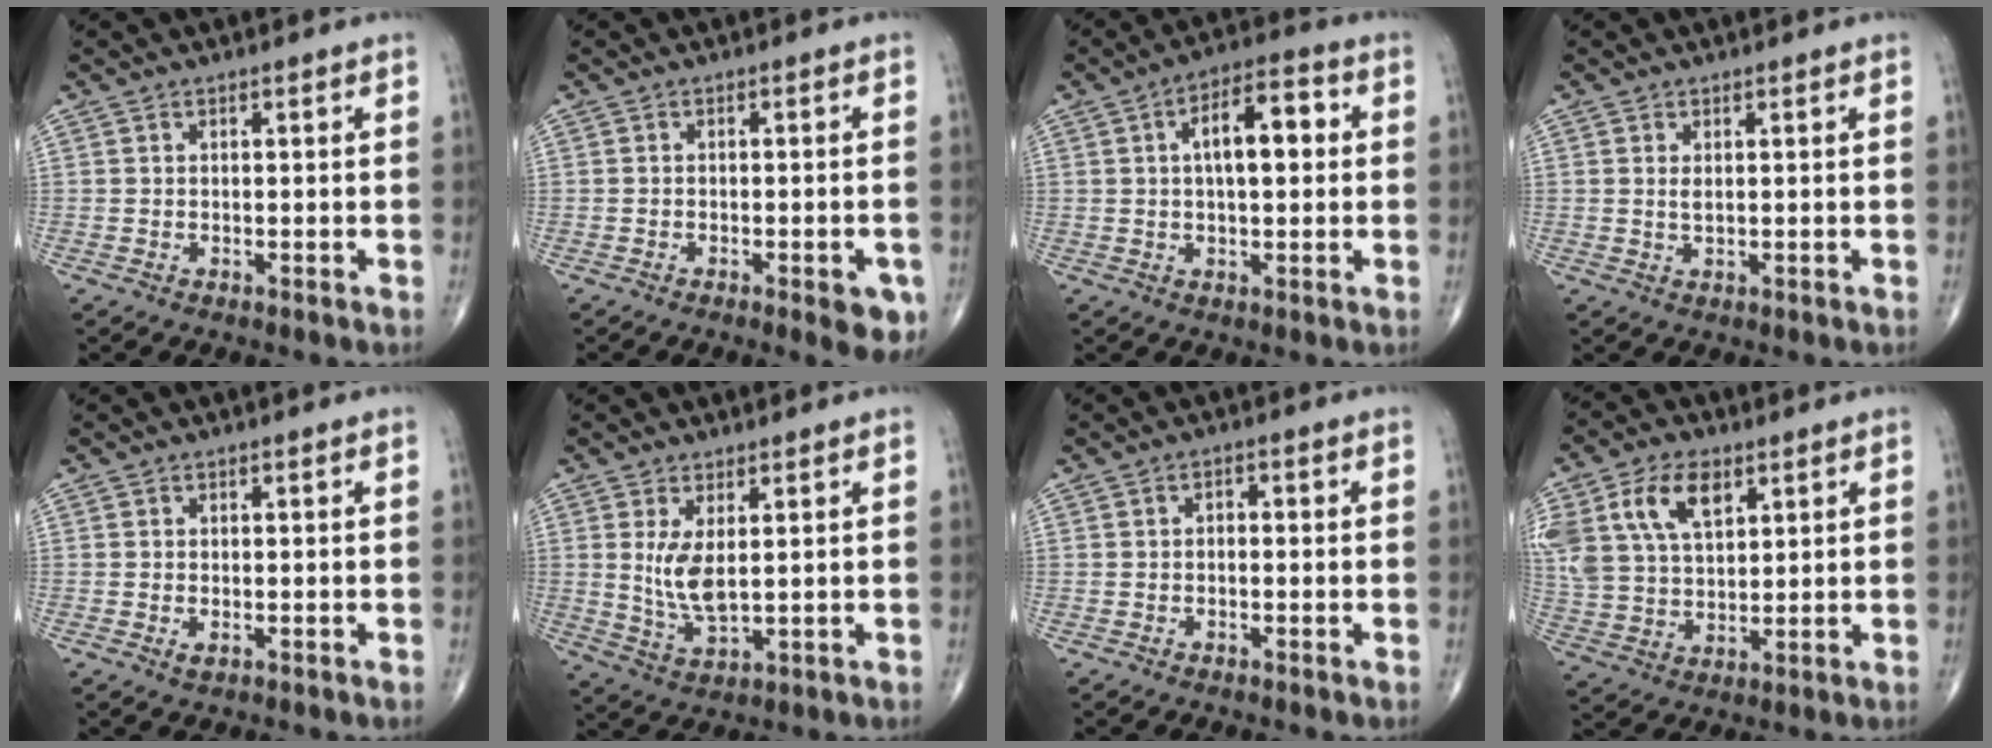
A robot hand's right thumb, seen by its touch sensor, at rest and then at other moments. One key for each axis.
{"total": 5.6, "fx": -2.6, "fy": 1.9, "fz": 4.6, "tx": -0.041, "ty": 0.001, "tz": -0.029}
{"total": 10.3, "fx": 1.7, "fy": 4.6, "fz": 9.0, "tx": -0.129, "ty": 0.022, "tz": 0.019}
{"total": 1.3, "fx": 0.4, "fy": 0.6, "fz": 1.1, "tx": -0.021, "ty": -0.004, "tz": 0.011}
{"total": 1.2, "fx": -0.3, "fy": 0.7, "fz": 1.0, "tx": -0.019, "ty": -0.004, "tz": -0.005}
{"total": 6.4, "fx": 1.4, "fy": 2.6, "fz": 5.7, "tx": -0.113, "ty": -0.022, "tz": 0.038}
{"total": 1.4, "fx": -0.1, "fy": 0.9, "fz": 1.1, "tx": -0.009, "ty": 0.007, "tz": -0.006}
{"total": 15.0, "fx": 6.5, "fy": 9.0, "fz": 10.0, "tx": -0.200, "ty": -0.011, "tz": 0.129}